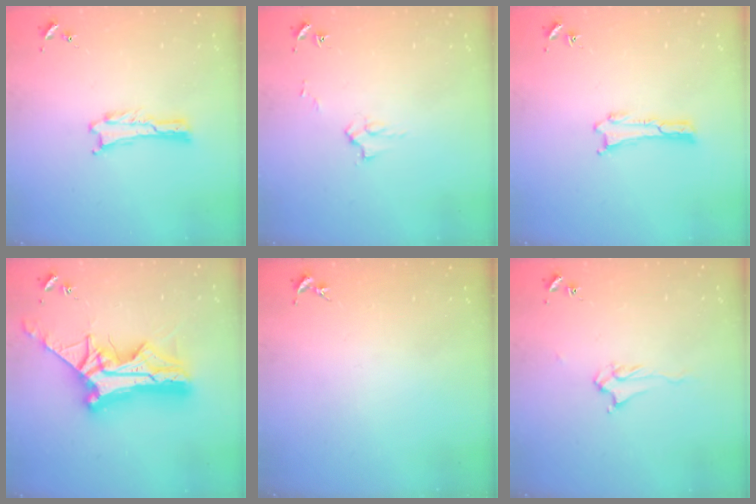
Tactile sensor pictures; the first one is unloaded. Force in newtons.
{"total": 2.6, "press": 2.6, "slide": 0.3}
{"total": 0.0}
{"total": 14.8, "press": 14.7, "slide": 1.4}
{"total": 0.0}
{"total": 2.5, "press": 2.4, "slide": 0.4}